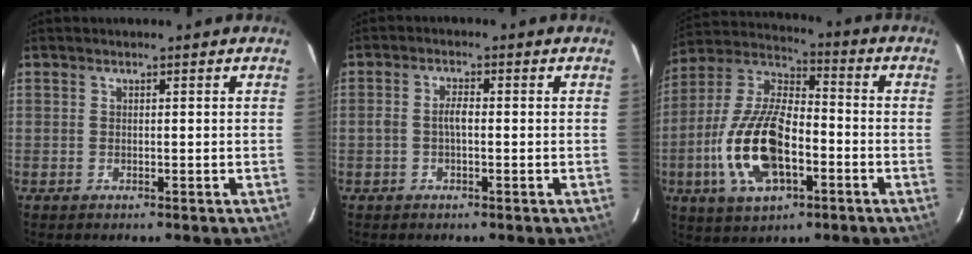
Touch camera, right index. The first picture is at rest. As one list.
[{"total": 2.5, "force": [-0.4, 1.0, 2.3], "torque": [-0.046, 0.006, -0.008]}, {"total": 18.0, "force": [-5.4, 8.3, 15.0], "torque": [-0.319, -0.002, -0.098]}]